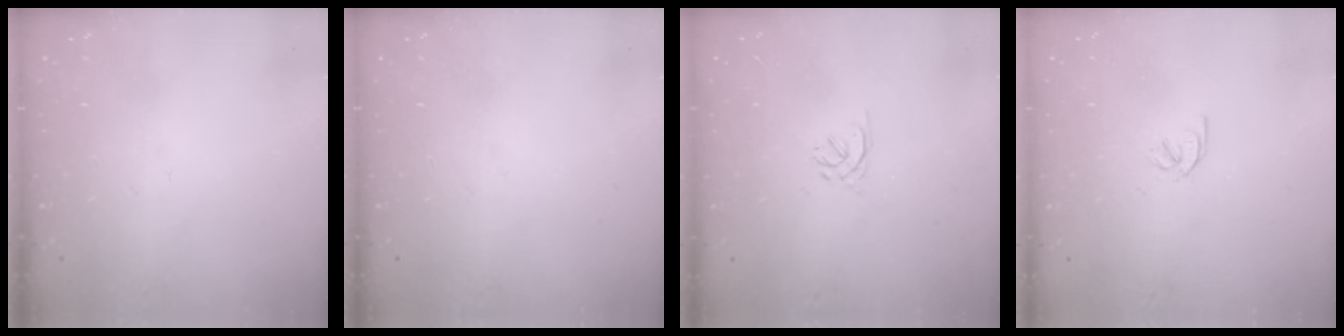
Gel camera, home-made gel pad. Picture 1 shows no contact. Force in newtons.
{"total": 0.0}
{"total": 1.3, "press": 1.2, "slide": 0.5}
{"total": 2.0, "press": 2.0, "slide": 0.3}